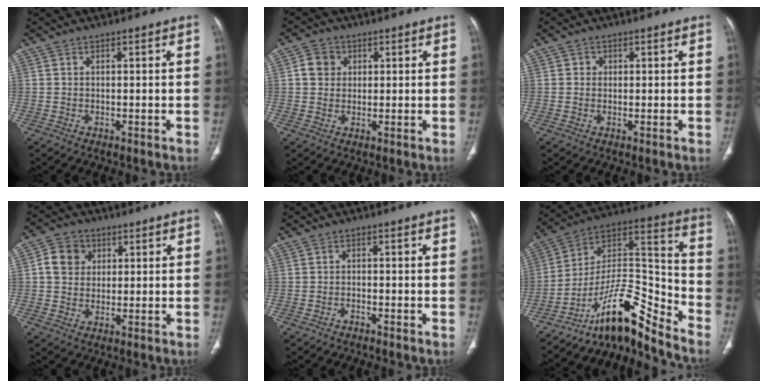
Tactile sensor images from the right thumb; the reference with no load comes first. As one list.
[{"total": 4.4, "force": [1.1, 3.9, 1.7], "torque": [-0.013, 0.003, 0.017]}, {"total": 1.2, "force": [0.2, 1.2, 0.2], "torque": [0.004, 0.002, 0.002]}, {"total": 6.2, "force": [1.5, 5.4, 2.6], "torque": [-0.029, 0.002, 0.023]}, {"total": 0.9, "force": [-0.8, 0.2, 0.2], "torque": [-0.011, 0.010, -0.012]}, {"total": 15.8, "force": [-13.0, 3.3, 8.4], "torque": [-0.119, 0.130, -0.228]}]